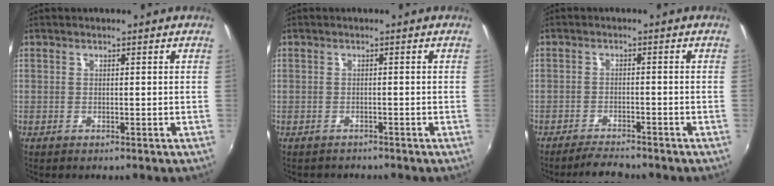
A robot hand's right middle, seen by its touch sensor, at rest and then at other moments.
{"total": 1.0, "force": [-0.9, 0.3, 0.1], "torque": [-0.006, -0.007, -0.014]}
{"total": 4.5, "force": [-4.2, 0.6, 1.5], "torque": [-0.047, -0.009, -0.071]}